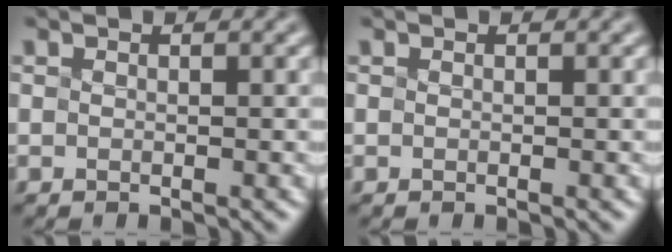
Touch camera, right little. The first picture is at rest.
{"total": 0.0}